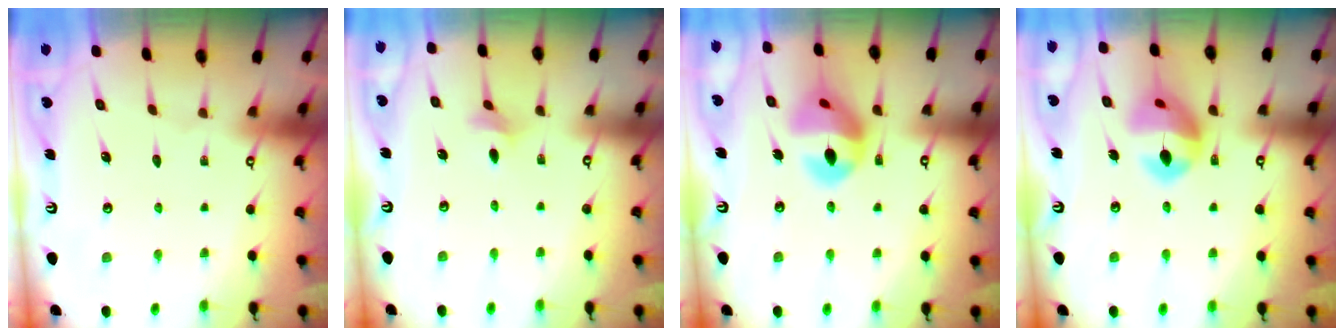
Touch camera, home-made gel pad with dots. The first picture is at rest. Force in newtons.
{"total": 3.2, "press": 3.1, "slide": 0.7}
{"total": 15.4, "press": 15.3, "slide": 2.0}
{"total": 14.3, "press": 14.2, "slide": 1.7}